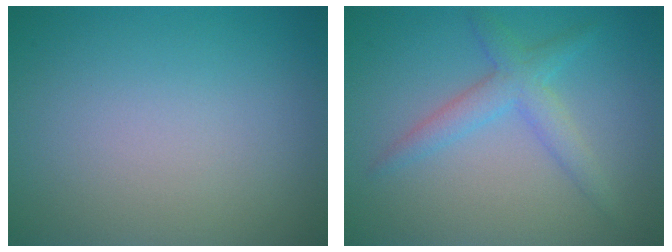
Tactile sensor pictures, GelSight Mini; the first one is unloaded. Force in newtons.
{"total": 3.0, "press": 3.0, "slide": 0.0}